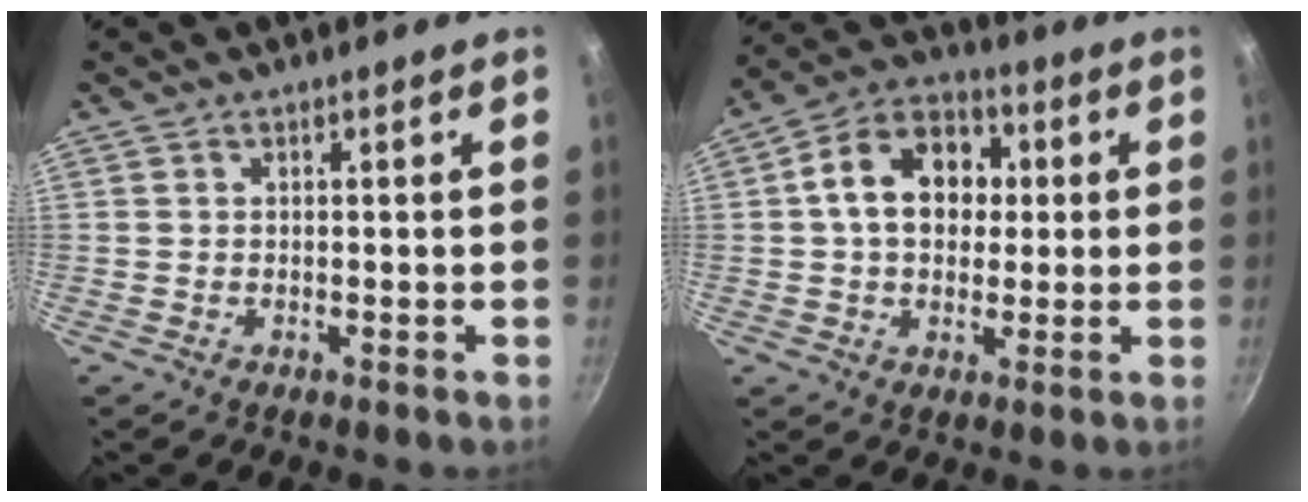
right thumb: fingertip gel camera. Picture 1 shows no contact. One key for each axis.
{"total": 13.8, "fx": 1.9, "fy": 10.3, "fz": 9.0, "tx": -0.114, "ty": 0.024, "tz": 0.013}